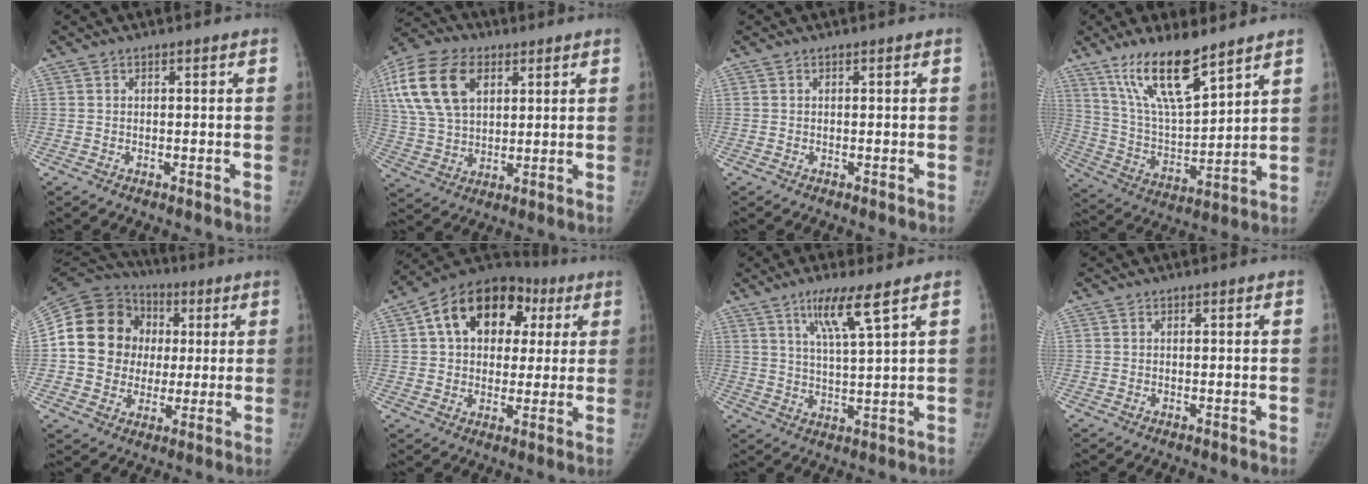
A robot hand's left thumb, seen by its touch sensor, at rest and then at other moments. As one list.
[{"total": 17.5, "force": [6.5, 11.0, 11.9], "torque": [-0.230, -0.002, 0.120]}, {"total": 0.0}, {"total": 15.9, "force": [11.0, 4.4, 10.7], "torque": [-0.173, -0.064, 0.215]}, {"total": 18.4, "force": [2.0, 16.3, 8.4], "torque": [-0.131, 0.030, 0.040]}, {"total": 18.6, "force": [5.5, 13.4, 11.6], "torque": [-0.146, 0.022, 0.078]}, {"total": 7.9, "force": [4.7, 0.2, 6.3], "torque": [-0.124, -0.030, 0.092]}, {"total": 0.0}]